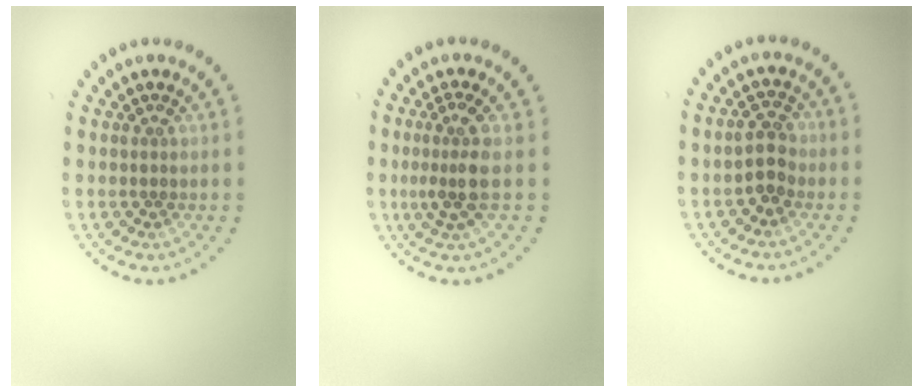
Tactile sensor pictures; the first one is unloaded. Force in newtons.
{"total": 2.7, "press": 2.2, "slide": 1.7}
{"total": 2.4, "press": 2.3, "slide": 0.5}